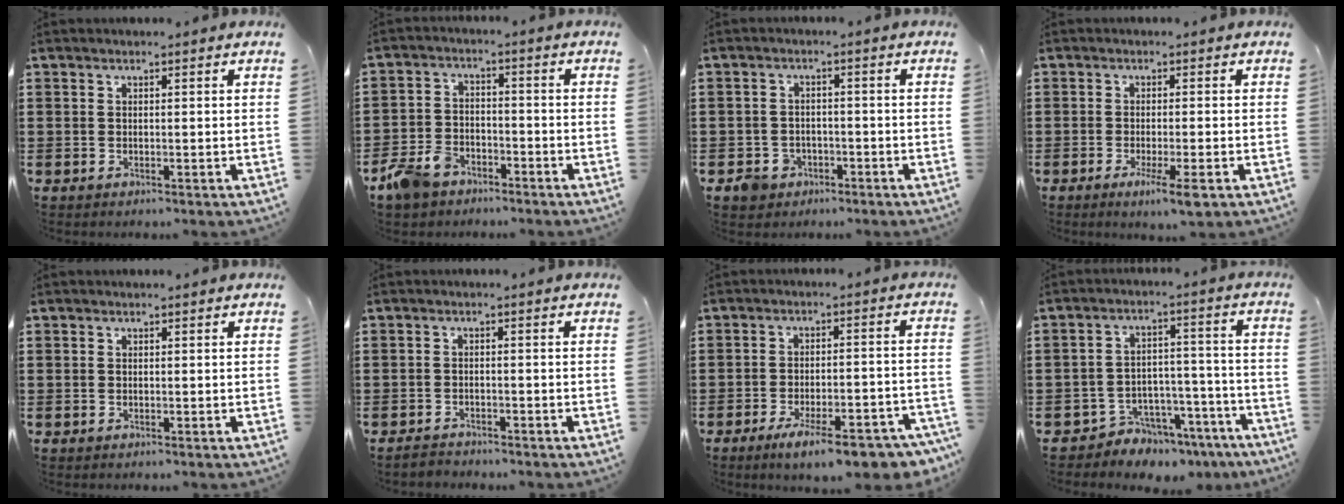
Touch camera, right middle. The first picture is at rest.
{"total": 5.6, "force": [-4.6, 2.7, 1.7], "torque": [-0.064, 0.004, -0.098]}
{"total": 2.9, "force": [-2.0, 2.1, 0.5], "torque": [-0.015, 0.003, -0.043]}
{"total": 3.9, "force": [-2.1, 0.2, 3.3], "torque": [-0.057, -0.013, -0.036]}
{"total": 0.0}
{"total": 1.6, "force": [-1.6, 0.2, 0.0], "torque": [-0.004, 0.001, -0.035]}
{"total": 9.0, "force": [-6.4, 1.5, 6.1], "torque": [-0.087, 0.008, -0.109]}
{"total": 5.7, "force": [-5.5, 1.8, 0.3], "torque": [-0.009, 0.023, -0.110]}